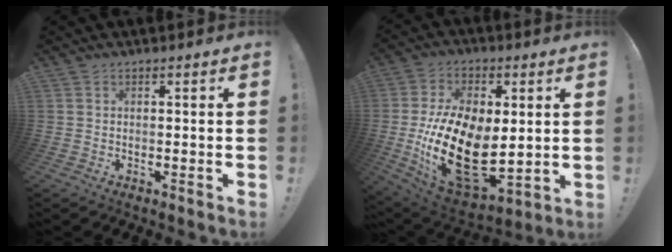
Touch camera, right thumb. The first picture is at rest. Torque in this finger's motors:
{"motor_torque": [2.45, 2.56, 2.67, -0.10, 0.79]}